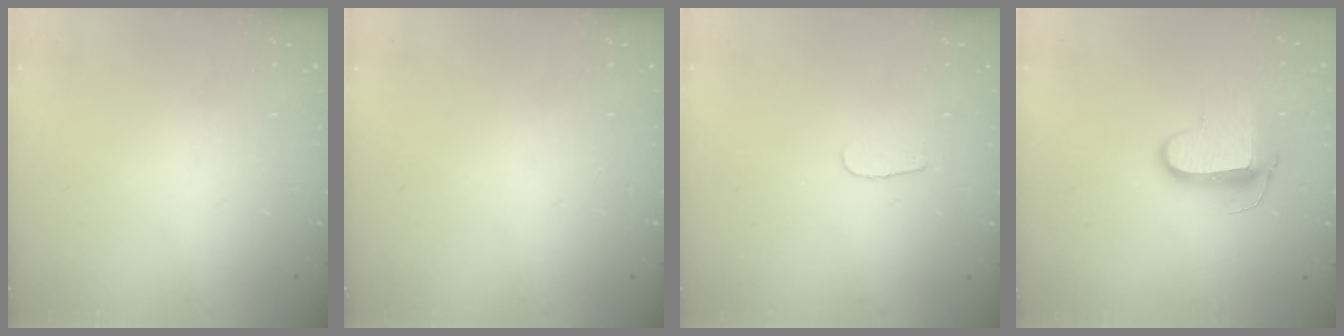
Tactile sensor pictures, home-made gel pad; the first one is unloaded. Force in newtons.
{"total": 0.0}
{"total": 3.3, "press": 3.3, "slide": 0.4}
{"total": 10.1, "press": 10.1, "slide": 0.5}